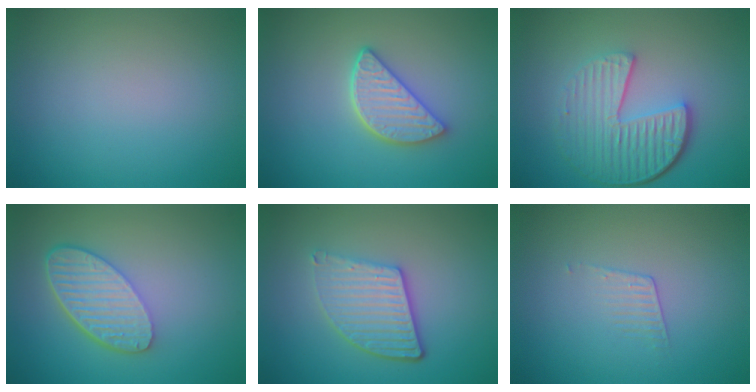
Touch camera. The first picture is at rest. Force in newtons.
{"total": 4.1, "press": 3.4, "slide": 2.3}
{"total": 6.2, "press": 4.4, "slide": 4.4}
{"total": 5.7, "press": 4.4, "slide": 3.7}
{"total": 4.5, "press": 3.5, "slide": 2.9}
{"total": 1.1, "press": 0.2, "slide": 1.1}